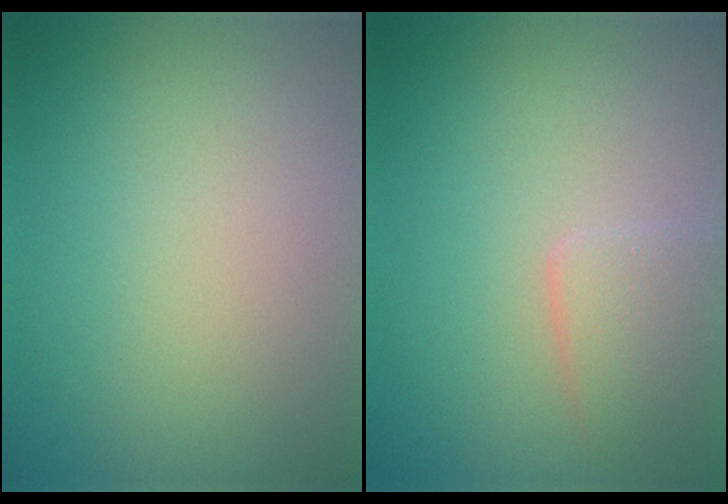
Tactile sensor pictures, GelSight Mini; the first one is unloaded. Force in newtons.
{"total": 2.4, "press": 2.4, "slide": 0.1}